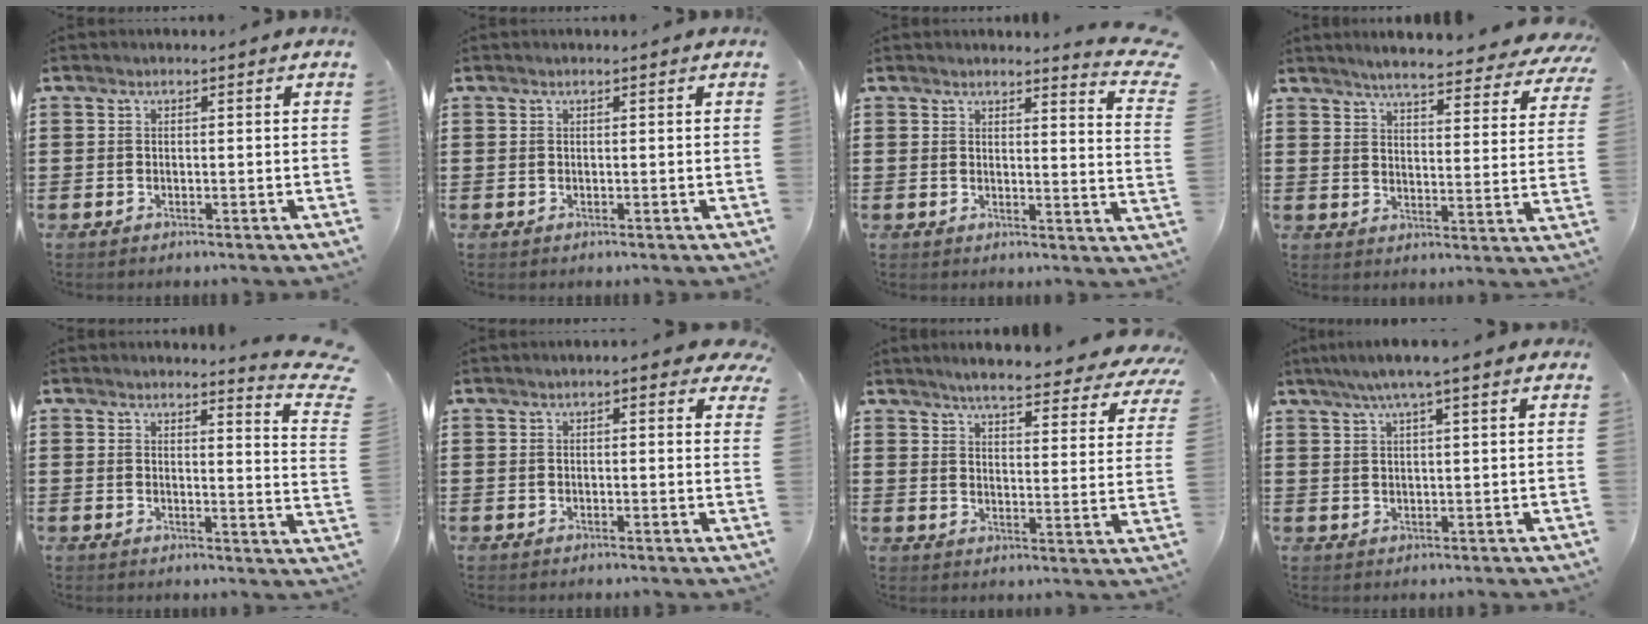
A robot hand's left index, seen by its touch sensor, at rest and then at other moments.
{"total": 0.0}
{"total": 3.0, "force": [2.8, 0.2, 1.0], "torque": [-0.018, -0.017, 0.047]}
{"total": 5.4, "force": [5.0, 0.0, 1.9], "torque": [-0.050, -0.032, 0.083]}
{"total": 3.5, "force": [3.2, 0.1, 1.5], "torque": [-0.029, -0.022, 0.053]}
{"total": 1.5, "force": [0.7, 0.5, 1.3], "torque": [-0.019, 0.002, 0.010]}
{"total": 5.2, "force": [4.8, 0.0, 2.0], "torque": [-0.051, -0.032, 0.080]}
{"total": 3.9, "force": [2.3, 0.1, 3.2], "torque": [-0.065, 0.004, 0.039]}